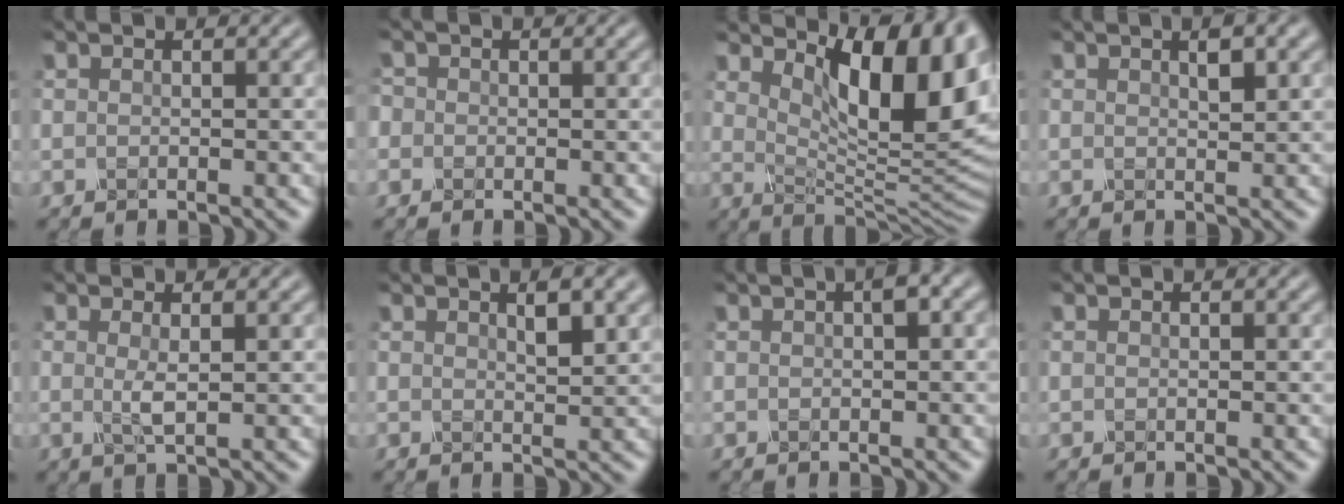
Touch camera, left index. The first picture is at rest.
{"total": 1.0, "force": [-0.2, 1.0, 0.1], "torque": [0.003, 0.001, -0.010]}
{"total": 11.2, "force": [4.3, 4.3, 9.4], "torque": [-0.127, -0.011, 0.074]}
{"total": 1.8, "force": [0.9, 0.5, 1.5], "torque": [-0.022, 0.000, 0.015]}
{"total": 1.4, "force": [0.1, 0.2, 1.3], "torque": [-0.030, -0.006, 0.003]}
{"total": 2.3, "force": [1.2, 0.6, 1.8], "torque": [-0.026, -0.002, 0.021]}
{"total": 1.8, "force": [0.4, 0.5, 1.7], "torque": [-0.021, 0.007, 0.005]}
{"total": 0.0}